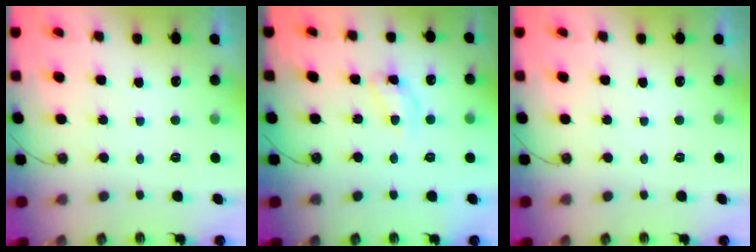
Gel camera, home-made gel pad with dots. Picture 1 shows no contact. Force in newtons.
{"total": 10.9, "press": 10.9, "slide": 0.8}
{"total": 0.0}